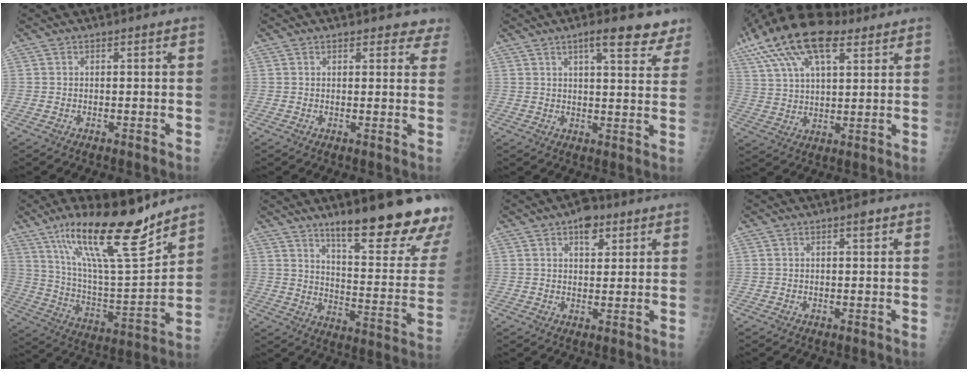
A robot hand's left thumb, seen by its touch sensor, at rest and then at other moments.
{"total": 4.5, "force": [4.0, 2.0, 0.8], "torque": [0.033, -0.017, 0.030]}
{"total": 9.9, "force": [7.1, 2.8, 6.3], "torque": [-0.048, -0.032, 0.087]}
{"total": 21.1, "force": [12.1, 9.5, 14.4], "torque": [-0.282, 0.011, 0.220]}
{"total": 21.8, "force": [15.2, 4.5, 15.0], "torque": [-0.230, -0.077, 0.266]}
{"total": 23.8, "force": [15.9, 4.5, 17.1], "torque": [-0.203, -0.100, 0.231]}
{"total": 5.3, "force": [3.0, 3.0, 3.2], "torque": [-0.021, -0.011, 0.040]}
{"total": 1.2, "force": [0.7, 0.3, 0.9], "torque": [-0.009, -0.002, 0.010]}